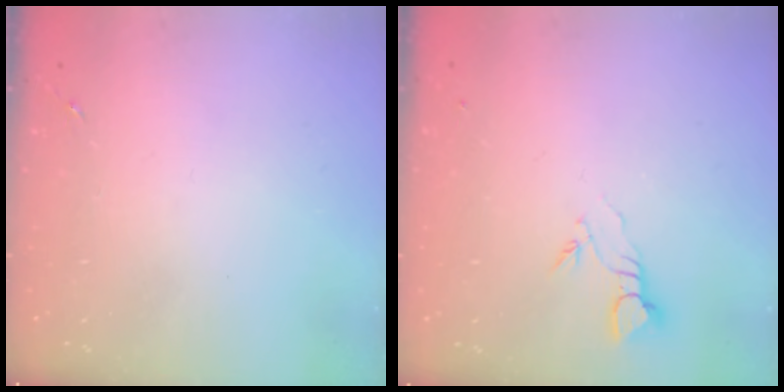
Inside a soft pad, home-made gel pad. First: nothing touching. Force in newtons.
{"total": 3.7, "press": 3.6, "slide": 0.3}